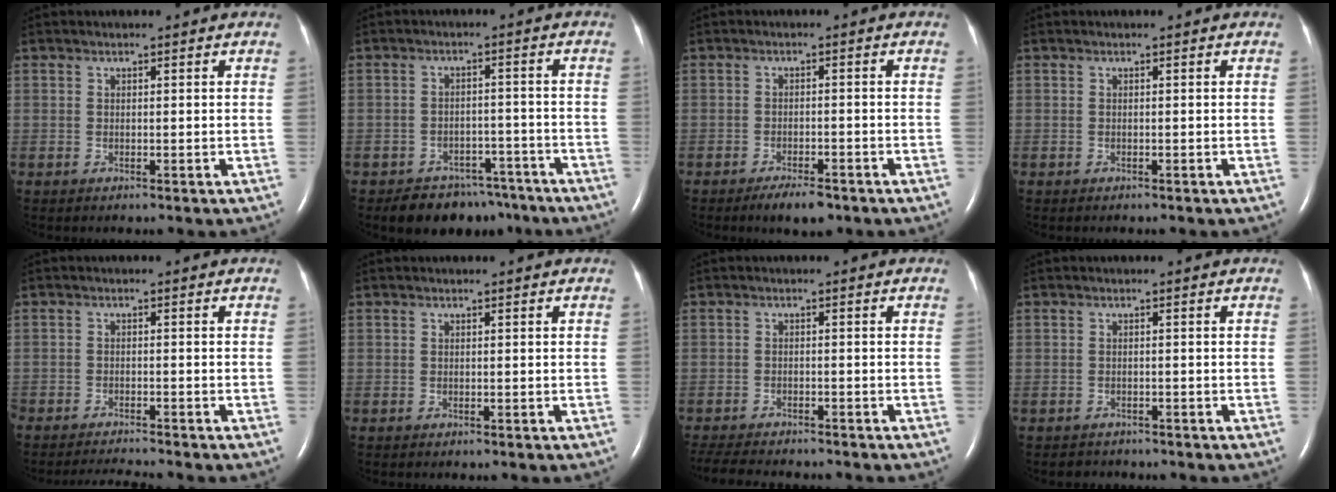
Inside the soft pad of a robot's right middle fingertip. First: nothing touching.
{"total": 8.8, "force": [-7.3, 4.7, 1.5], "torque": [-0.008, 0.015, -0.097]}
{"total": 4.1, "force": [-3.1, 1.1, 2.6], "torque": [-0.045, -0.003, -0.046]}
{"total": 0.0}
{"total": 3.7, "force": [-3.6, -0.8, 0.6], "torque": [-0.014, -0.019, -0.059]}
{"total": 0.0}
{"total": 9.7, "force": [-8.7, 1.9, 3.8], "torque": [-0.066, -0.013, -0.127]}
{"total": 1.7, "force": [-1.5, 0.7, -0.2], "torque": [-0.004, -0.002, -0.022]}